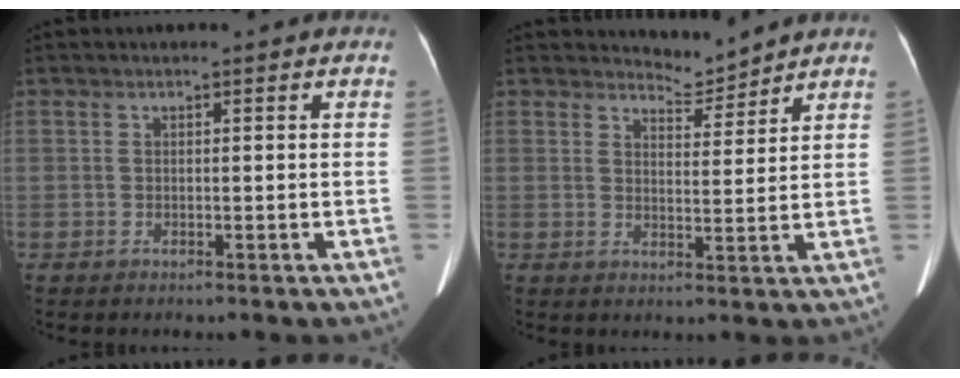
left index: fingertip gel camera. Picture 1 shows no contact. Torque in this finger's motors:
{"motor_torque": [1.11, -1.03, 0.05, 0.01]}